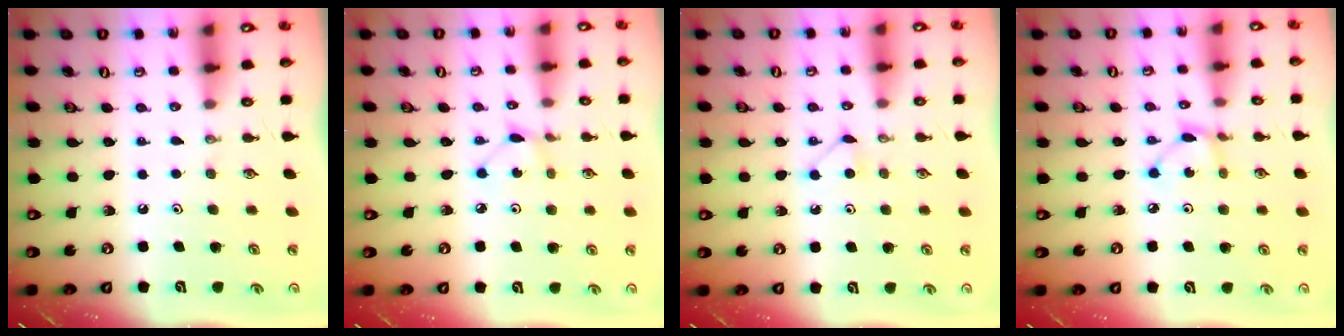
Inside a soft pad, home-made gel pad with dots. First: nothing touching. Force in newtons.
{"total": 3.1, "press": 3.1, "slide": 0.4}
{"total": 4.3, "press": 4.3, "slide": 0.5}
{"total": 2.8, "press": 2.8, "slide": 0.1}